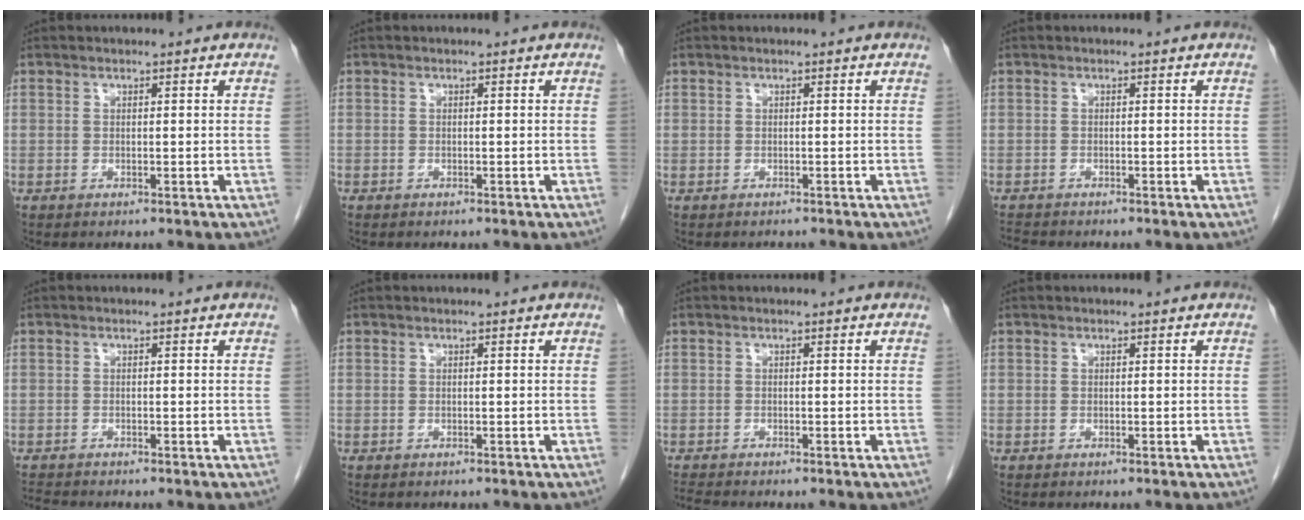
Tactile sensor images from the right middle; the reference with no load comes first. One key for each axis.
{"total": 0.0}
{"total": 0.9, "fx": -0.7, "fy": 0.5, "fz": -0.2, "tx": -0.007, "ty": 0.000, "tz": -0.013}
{"total": 1.7, "fx": -1.7, "fy": 0.0, "fz": 0.1, "tx": -0.005, "ty": -0.008, "tz": -0.030}
{"total": 1.6, "fx": -1.6, "fy": -0.2, "fz": 0.1, "tx": -0.006, "ty": -0.008, "tz": -0.030}
{"total": 0.0}
{"total": 1.8, "fx": -1.8, "fy": -0.3, "fz": 0.3, "tx": -0.012, "ty": -0.009, "tz": -0.034}
{"total": 0.0}